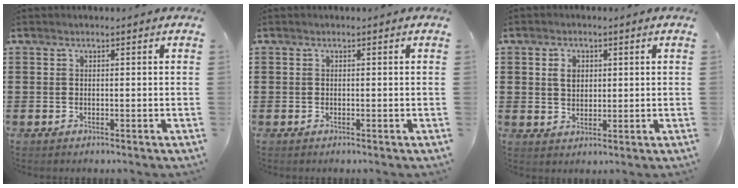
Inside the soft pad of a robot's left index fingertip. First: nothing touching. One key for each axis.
{"total": 0.0}
{"total": 3.1, "fx": 1.1, "fy": 2.2, "fz": 1.8, "tx": -0.036, "ty": 0.005, "tz": 0.017}